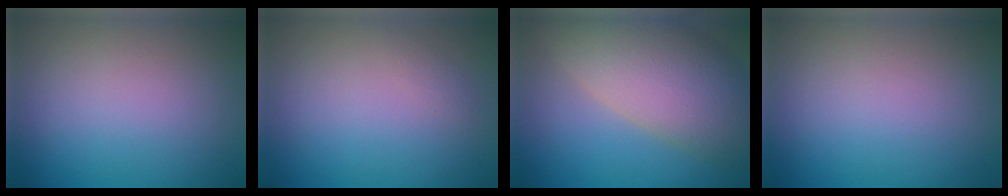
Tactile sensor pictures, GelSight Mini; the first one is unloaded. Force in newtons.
{"total": 0.6, "press": 0.6, "slide": 0.1}
{"total": 10.2, "press": 10.2, "slide": 0.7}
{"total": 0.0}